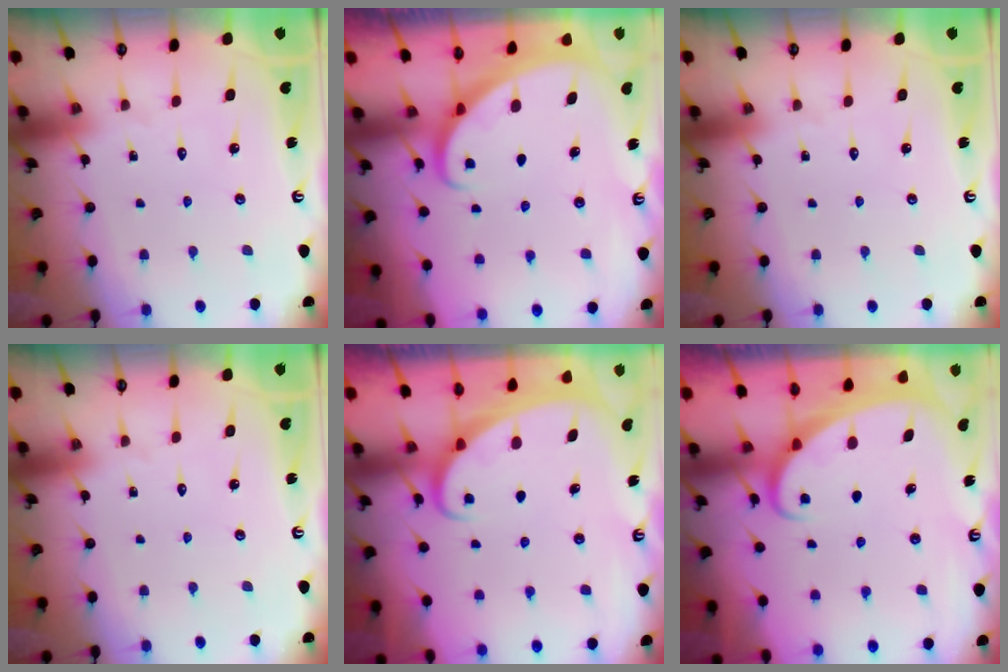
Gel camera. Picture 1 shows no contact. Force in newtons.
{"total": 2.6, "press": 2.6, "slide": 0.2}
{"total": 0.0}
{"total": 0.0}
{"total": 2.0, "press": 2.0, "slide": 0.0}
{"total": 2.0, "press": 2.0, "slide": 0.0}